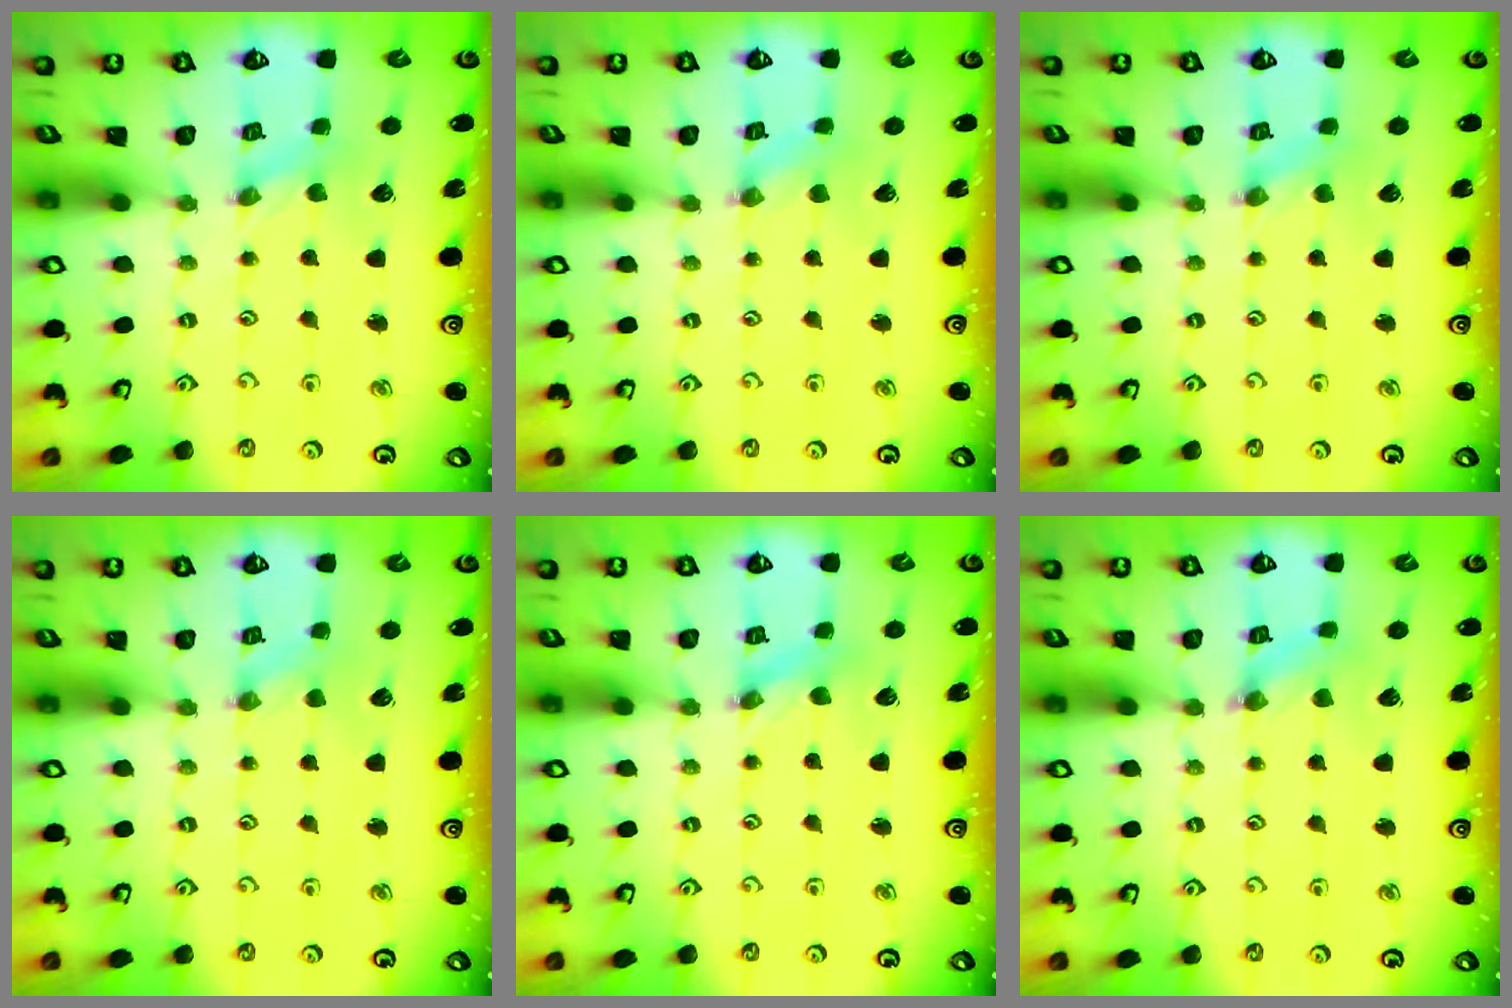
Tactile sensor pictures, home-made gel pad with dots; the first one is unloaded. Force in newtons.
{"total": 0.6, "press": 0.5, "slide": 0.2}
{"total": 0.0}
{"total": 0.0}
{"total": 1.7, "press": 1.6, "slide": 0.3}
{"total": 1.3, "press": 1.3, "slide": 0.3}